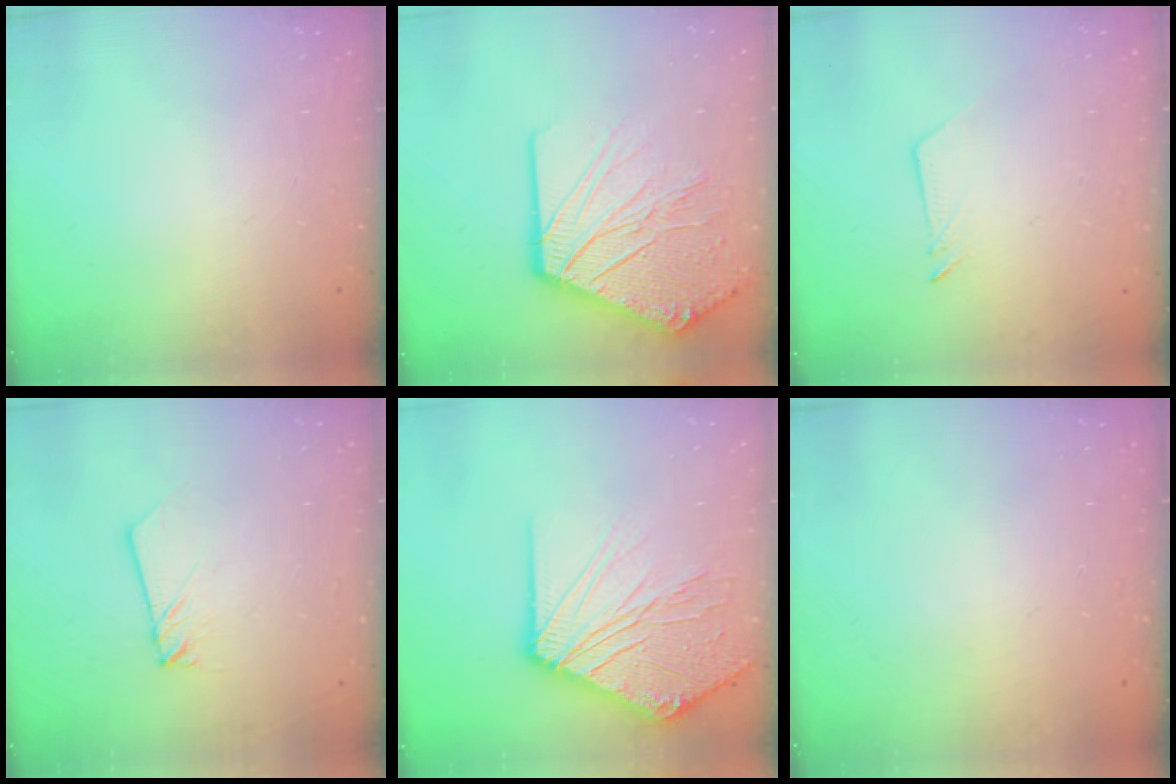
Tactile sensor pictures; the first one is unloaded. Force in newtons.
{"total": 23.5, "press": 23.2, "slide": 3.9}
{"total": 2.5, "press": 2.5, "slide": 0.2}
{"total": 1.9, "press": 1.9, "slide": 0.2}
{"total": 19.9, "press": 19.8, "slide": 2.6}
{"total": 0.0}